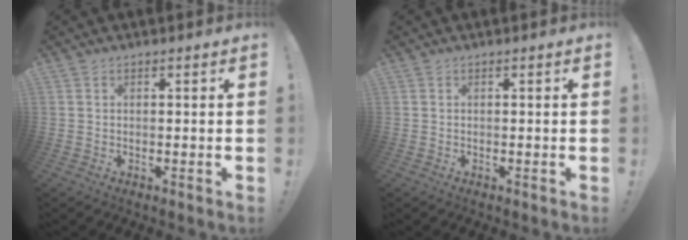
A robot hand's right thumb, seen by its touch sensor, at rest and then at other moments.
{"total": 0.0}